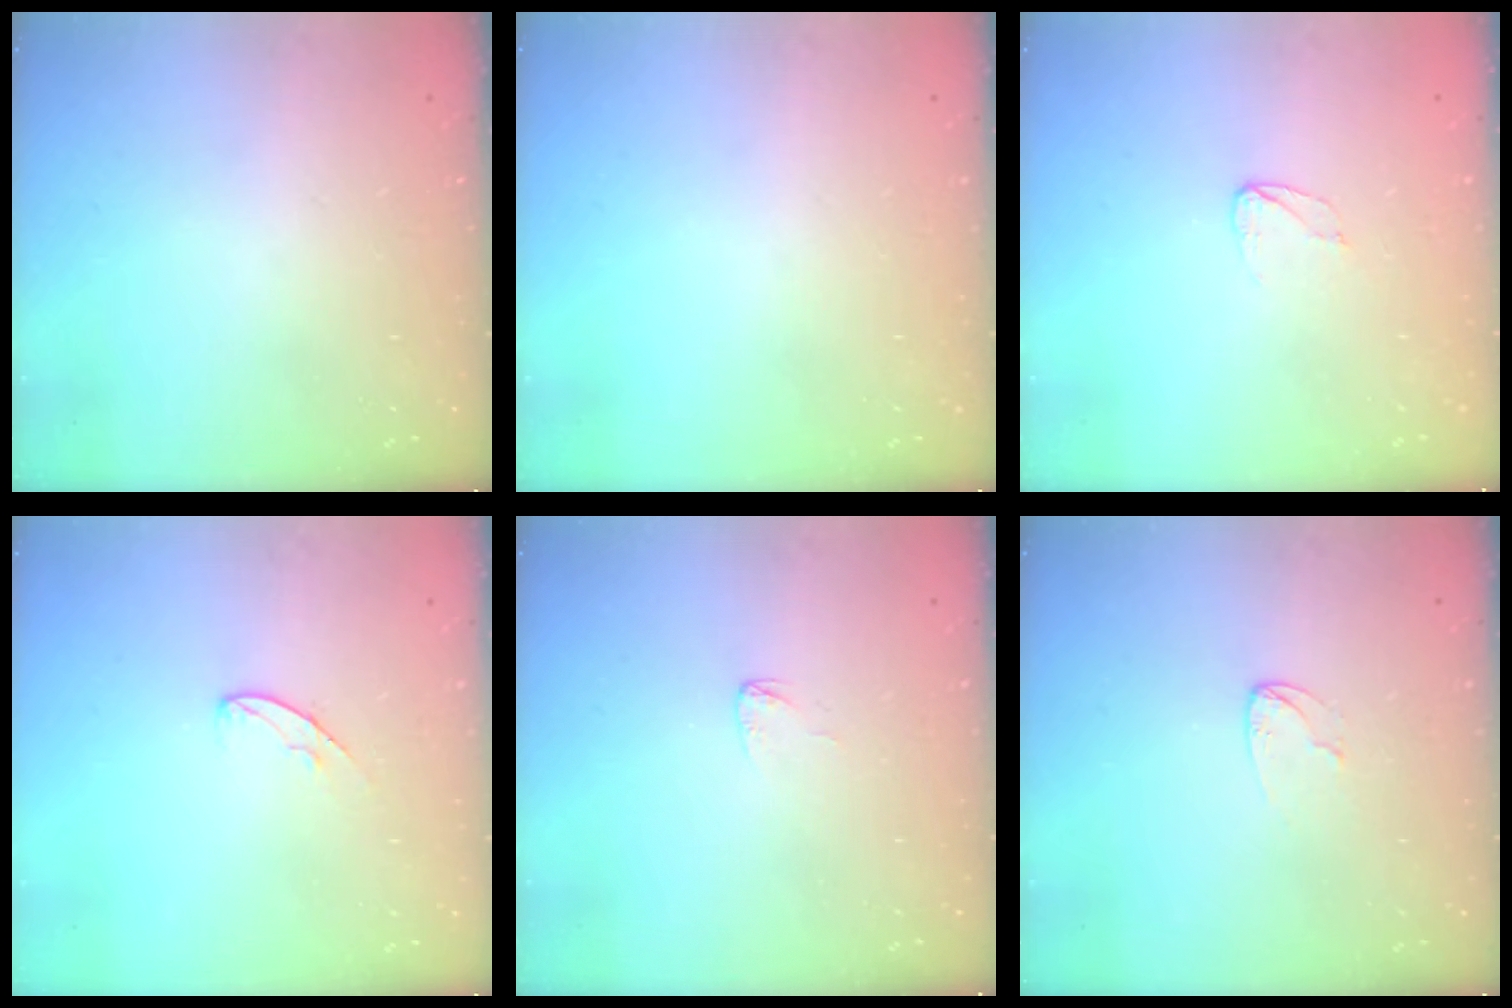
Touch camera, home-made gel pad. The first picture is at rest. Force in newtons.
{"total": 0.0}
{"total": 4.1, "press": 4.1, "slide": 0.4}
{"total": 5.6, "press": 5.5, "slide": 0.5}
{"total": 2.9, "press": 2.9, "slide": 0.2}
{"total": 4.3, "press": 4.3, "slide": 0.4}